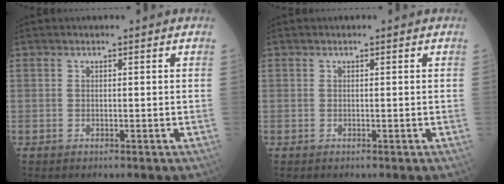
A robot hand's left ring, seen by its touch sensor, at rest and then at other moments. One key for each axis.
{"total": 0.0}